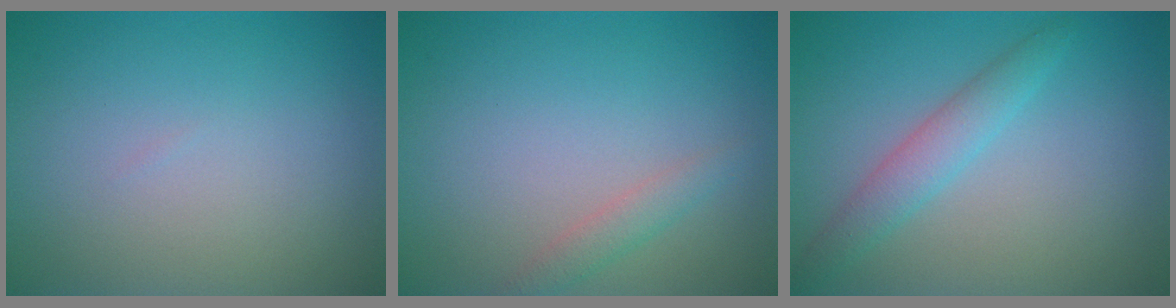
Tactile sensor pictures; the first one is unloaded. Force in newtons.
{"total": 1.5, "press": 1.5, "slide": 0.1}
{"total": 2.6, "press": 2.6, "slide": 0.0}